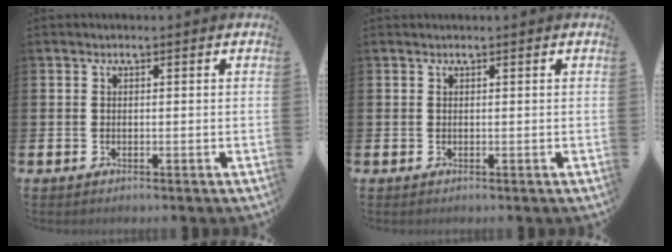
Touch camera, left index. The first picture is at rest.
{"total": 0.0}